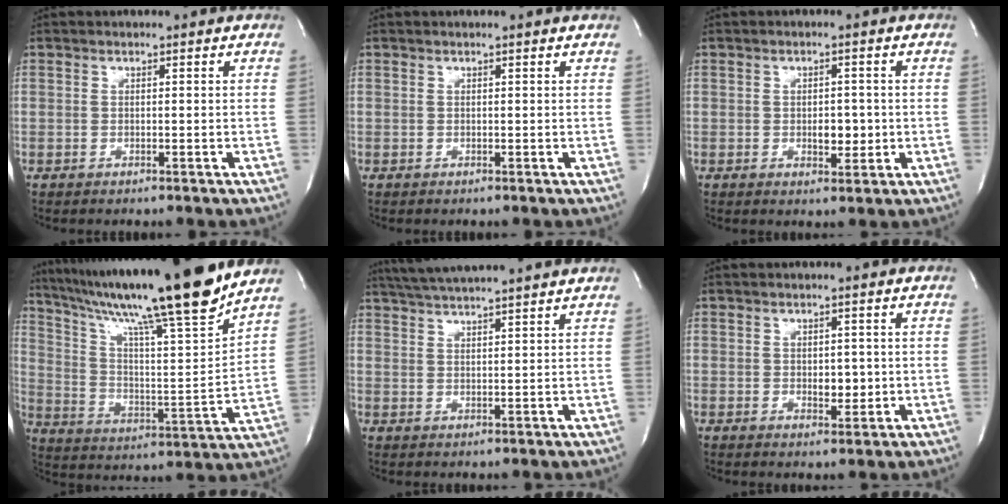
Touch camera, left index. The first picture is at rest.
{"total": 0.7, "force": [0.7, 0.0, 0.2], "torque": [-0.005, 0.009, 0.009]}
{"total": 3.2, "force": [-0.4, 1.8, 2.7], "torque": [-0.036, 0.001, -0.001]}
{"total": 23.6, "force": [19.1, -0.8, 13.8], "torque": [-0.236, -0.027, 0.304]}
{"total": 11.2, "force": [10.1, -0.9, 4.9], "torque": [-0.091, 0.027, 0.147]}
{"total": 2.8, "force": [-0.1, 1.6, 2.3], "torque": [-0.030, -0.002, 0.005]}